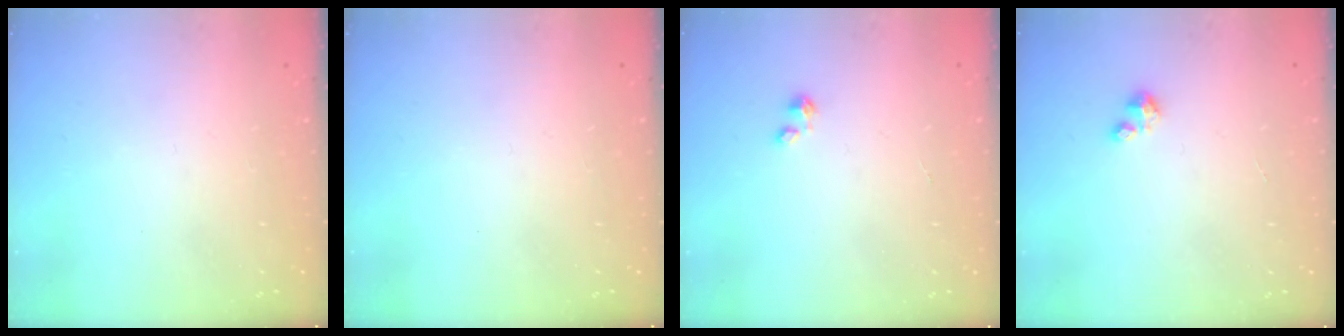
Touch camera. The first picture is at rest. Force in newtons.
{"total": 0.0}
{"total": 0.0}
{"total": 0.9, "press": 0.9, "slide": 0.2}